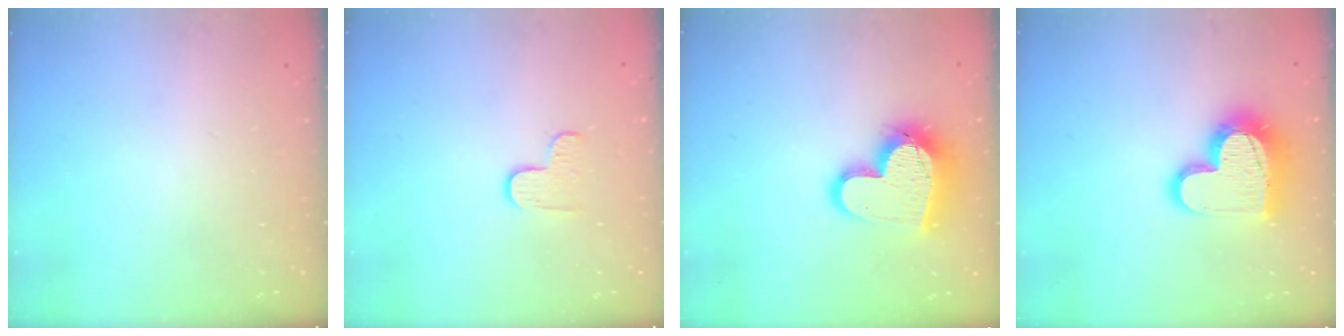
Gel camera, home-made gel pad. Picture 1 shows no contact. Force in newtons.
{"total": 4.2, "press": 4.1, "slide": 0.4}
{"total": 15.9, "press": 15.9, "slide": 1.3}
{"total": 16.8, "press": 16.8, "slide": 1.1}